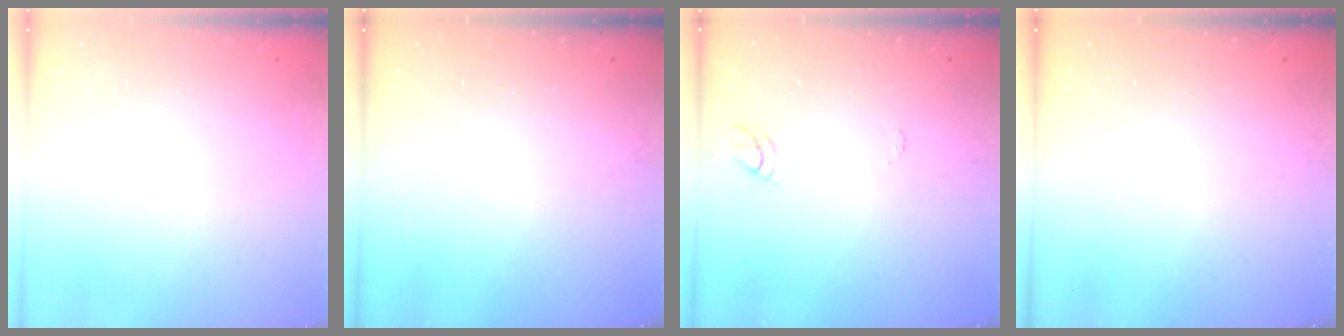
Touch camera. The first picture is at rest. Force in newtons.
{"total": 1.7, "press": 1.7, "slide": 0.1}
{"total": 5.8, "press": 5.8, "slide": 0.5}
{"total": 0.0}